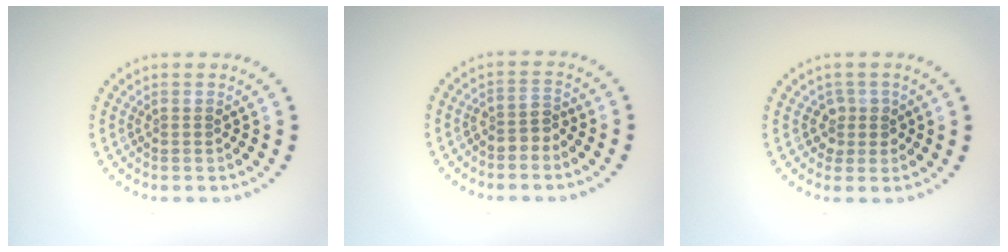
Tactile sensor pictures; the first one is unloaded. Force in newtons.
{"total": 1.6, "press": 1.3, "slide": 1.0}
{"total": 1.8, "press": 1.4, "slide": 1.2}